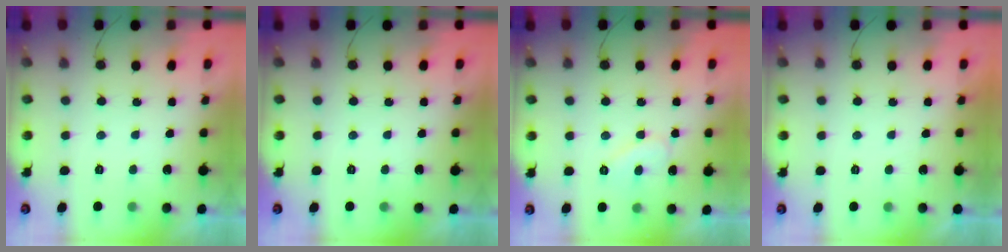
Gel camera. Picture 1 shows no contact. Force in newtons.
{"total": 0.0}
{"total": 6.7, "press": 6.6, "slide": 0.4}
{"total": 1.7, "press": 1.7, "slide": 0.1}